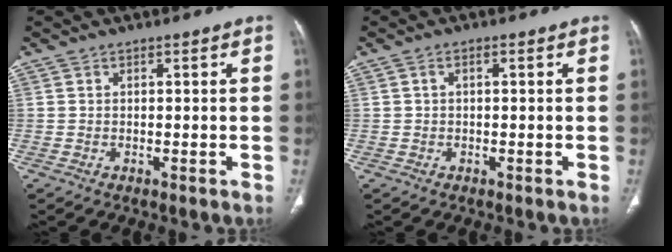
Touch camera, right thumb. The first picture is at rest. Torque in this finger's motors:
{"motor_torque": [-0.12, 0.19, -0.38, 0.28, 0.08]}